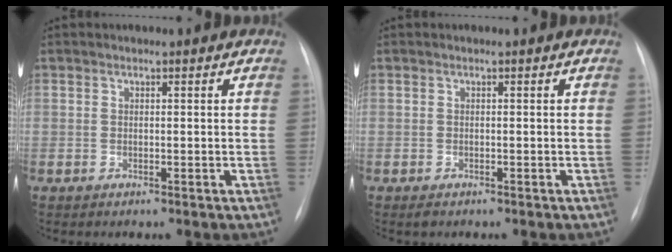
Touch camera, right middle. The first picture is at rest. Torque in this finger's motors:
{"motor_torque": [0.45, -0.21, 0.00, 0.02]}